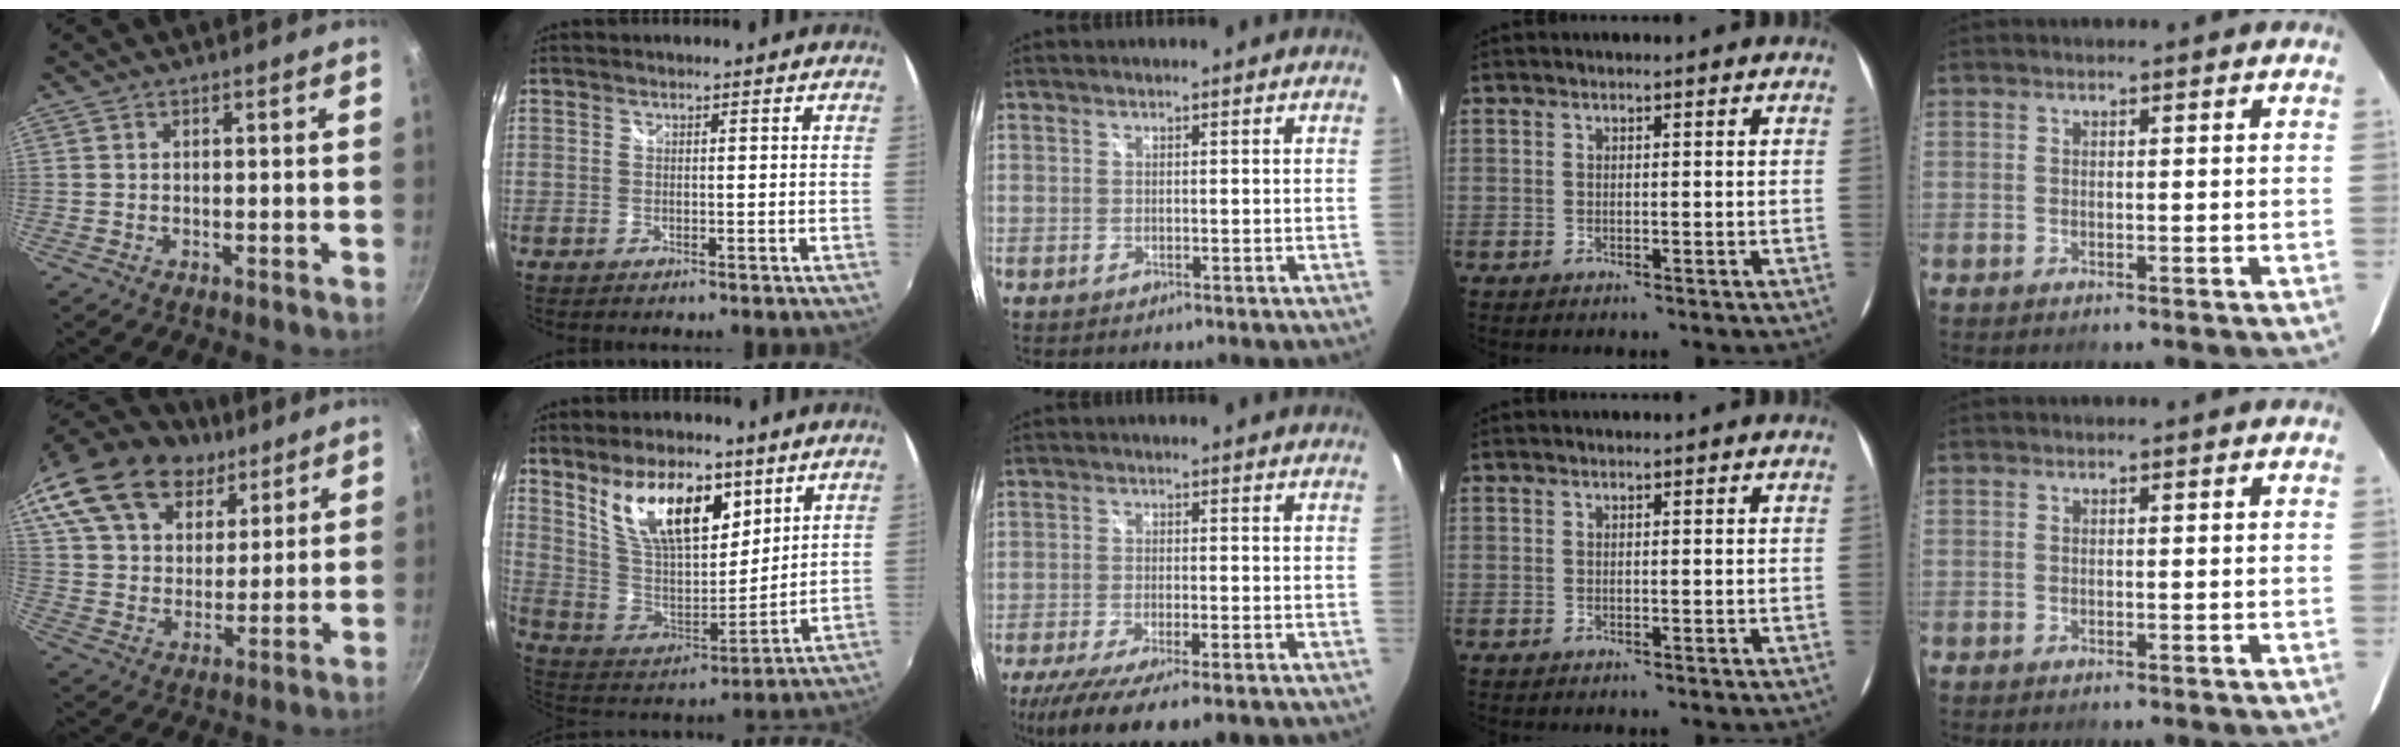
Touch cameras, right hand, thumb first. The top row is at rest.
{"thumb": {"total": 28.5, "force": [18.2, 17.6, 13.1], "torque": [-0.286, 0.009, 0.328]}, "index": {"total": 17.7, "force": [9.6, 8.2, 12.4], "torque": [-0.222, 0.000, 0.185]}, "middle": {"total": 12.0, "force": [-8.7, 2.0, 8.1], "torque": [-0.169, -0.048, -0.142]}}